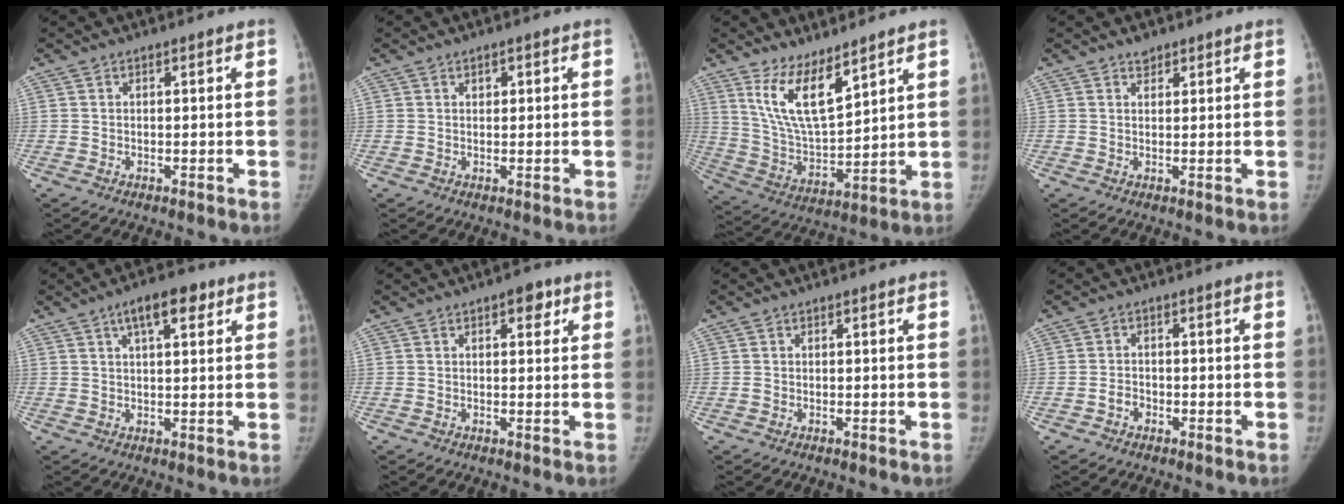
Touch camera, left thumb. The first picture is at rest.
{"total": 1.5, "force": [0.7, 1.0, 0.9], "torque": [-0.006, -0.001, 0.009]}
{"total": 12.4, "force": [8.0, 4.4, 8.4], "torque": [-0.137, -0.059, 0.172]}
{"total": 2.0, "force": [1.5, 1.2, 0.5], "torque": [0.005, -0.008, 0.021]}
{"total": 6.9, "force": [3.5, 2.8, 5.3], "torque": [-0.068, 0.000, 0.049]}
{"total": 3.3, "force": [1.6, 1.8, 2.3], "torque": [-0.012, -0.001, 0.016]}
{"total": 0.6, "force": [-0.2, 0.5, 0.1], "torque": [0.000, 0.003, -0.001]}
{"total": 2.3, "force": [-1.2, 1.8, 0.9], "torque": [-0.008, 0.014, -0.022]}